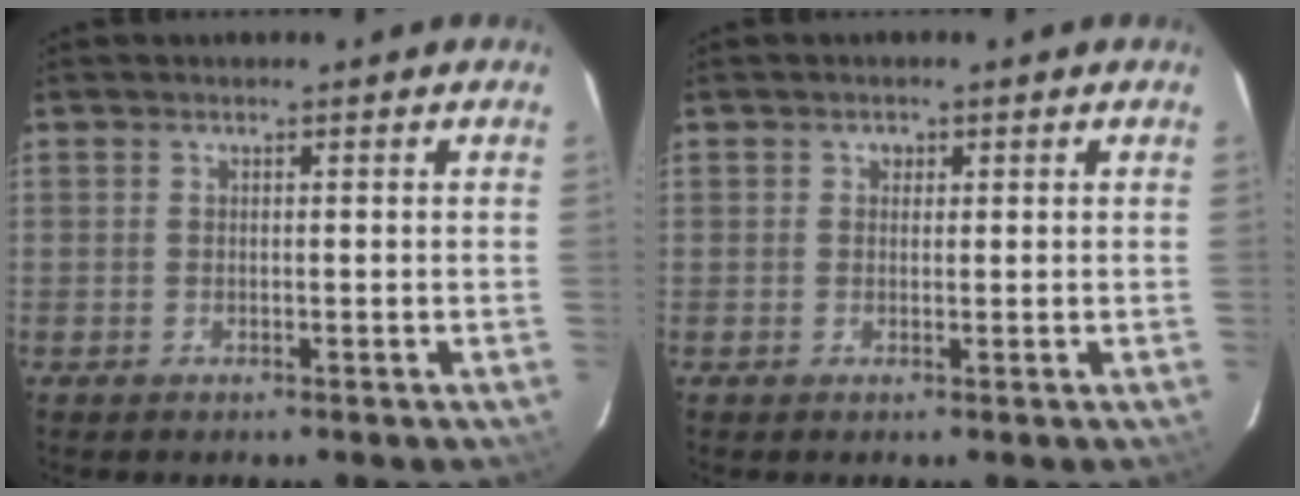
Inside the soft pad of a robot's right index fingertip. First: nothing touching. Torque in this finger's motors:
{"motor_torque": [0.01, 0.01, 0.00, 0.01]}